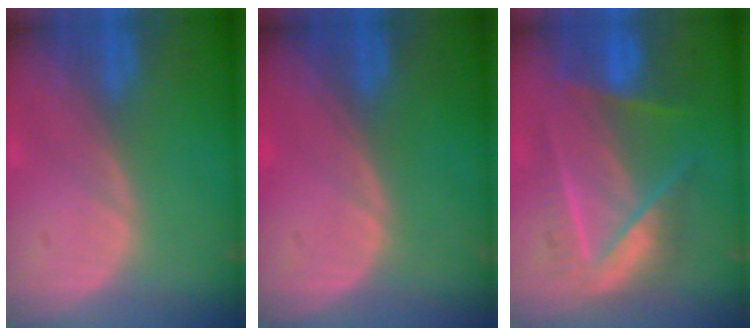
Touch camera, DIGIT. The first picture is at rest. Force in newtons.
{"total": 0.0}
{"total": 7.5, "press": 7.4, "slide": 1.1}